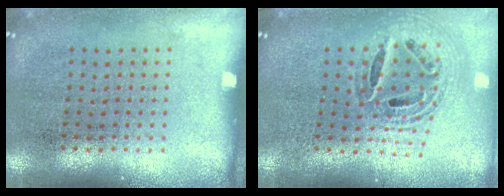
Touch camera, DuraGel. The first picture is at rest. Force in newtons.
{"total": 1.2, "press": 1.1, "slide": 0.4}